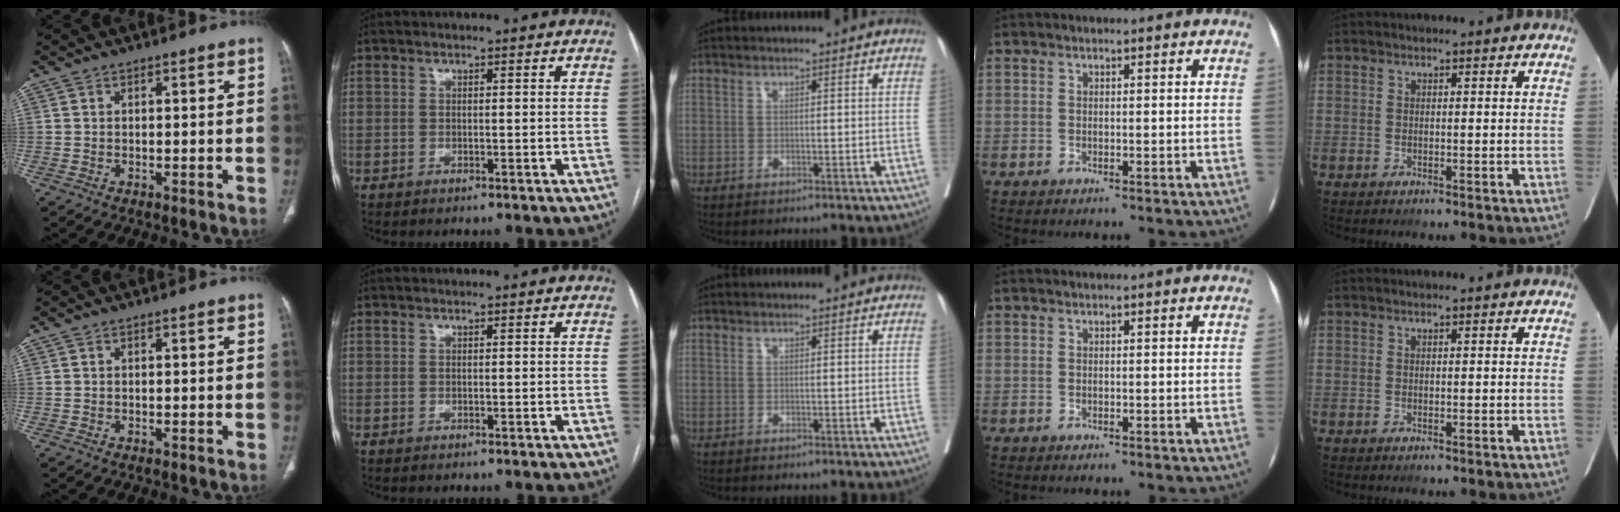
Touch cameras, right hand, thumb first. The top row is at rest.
{}